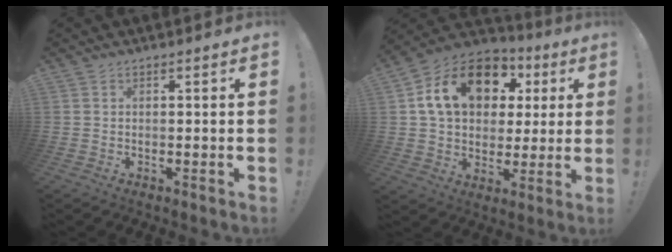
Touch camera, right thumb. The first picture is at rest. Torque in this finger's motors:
{"motor_torque": [1.36, 1.87, 1.12, 0.25, 0.53]}